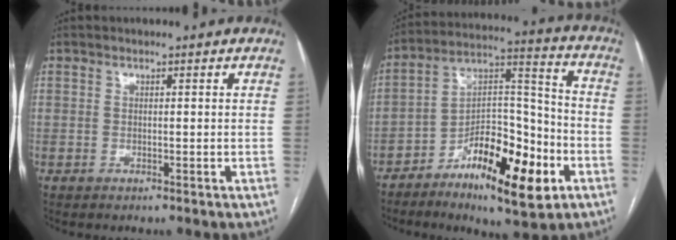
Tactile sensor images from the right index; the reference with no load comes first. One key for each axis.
{"total": 16.5, "fx": -8.0, "fy": 5.4, "fz": 13.3, "tx": -0.211, "ty": 0.019, "tz": -0.123}